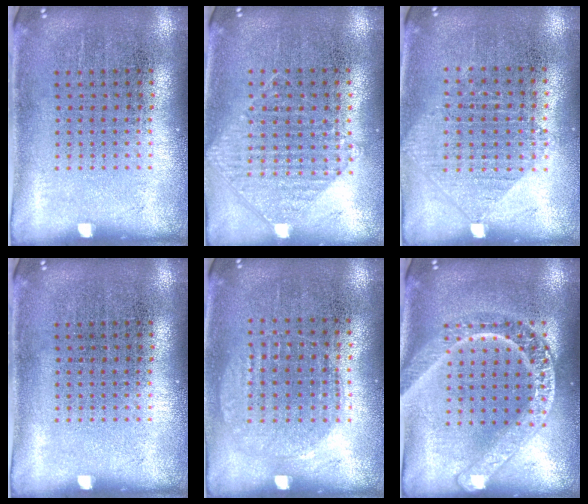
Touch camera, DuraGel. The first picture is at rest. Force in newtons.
{"total": 0.9, "press": 0.8, "slide": 0.3}
{"total": 0.9, "press": 0.9, "slide": 0.2}
{"total": 0.0}
{"total": 1.0, "press": 0.9, "slide": 0.3}
{"total": 3.4, "press": 3.4, "slide": 0.3}